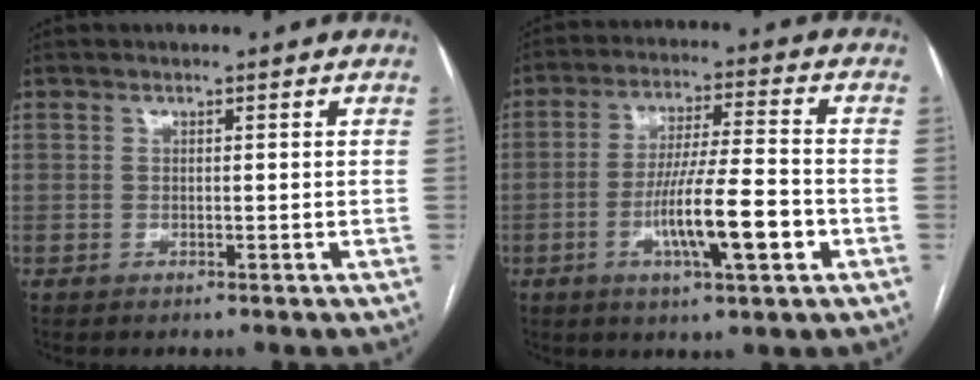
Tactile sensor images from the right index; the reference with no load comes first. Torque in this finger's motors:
{"motor_torque": [1.40, -0.74, 0.86, 0.14]}